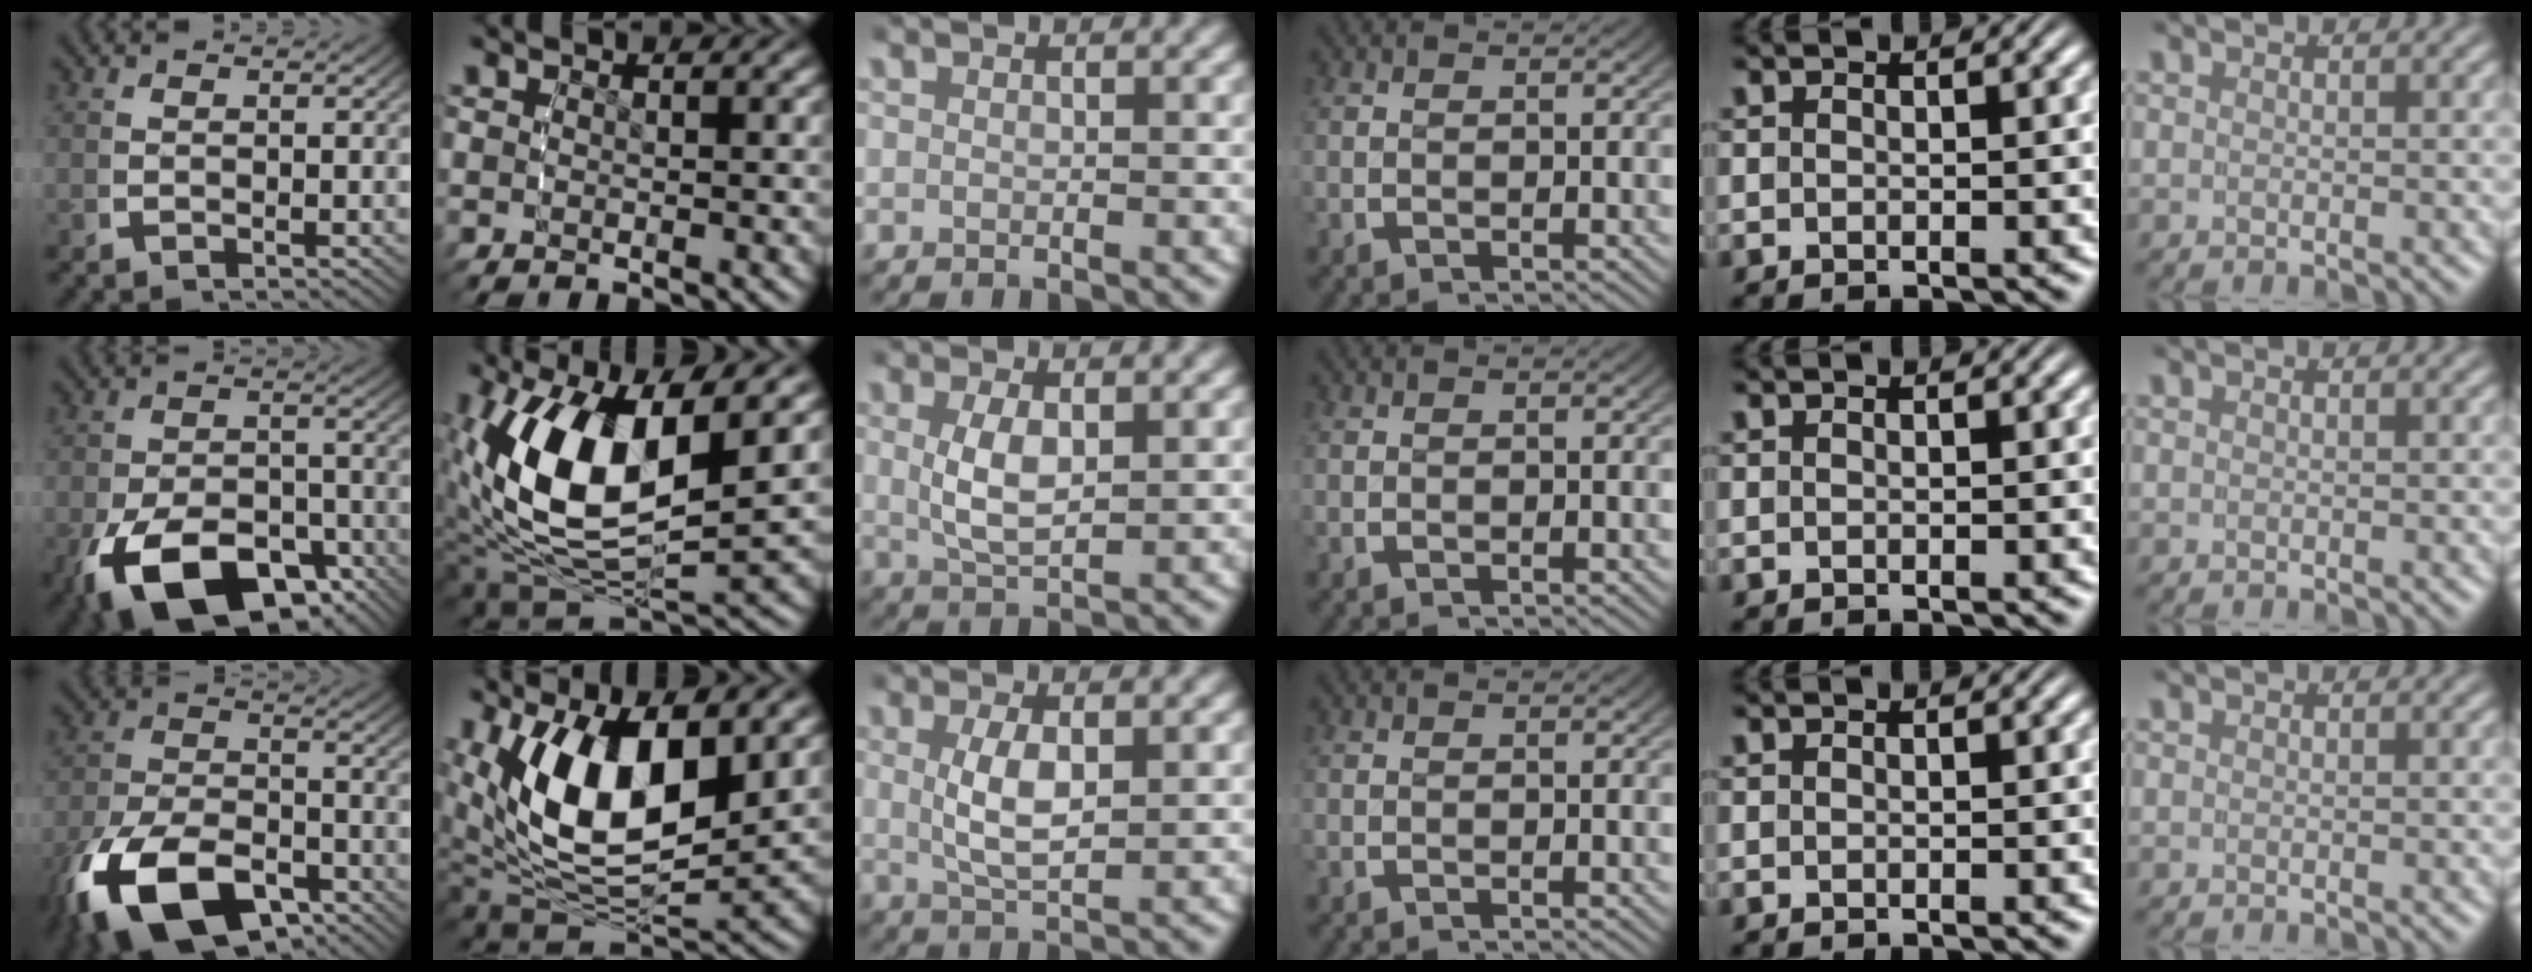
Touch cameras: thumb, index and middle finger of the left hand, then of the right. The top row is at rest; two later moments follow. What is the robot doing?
{"motion": "grasp_and_lifting", "object": "bowl"}